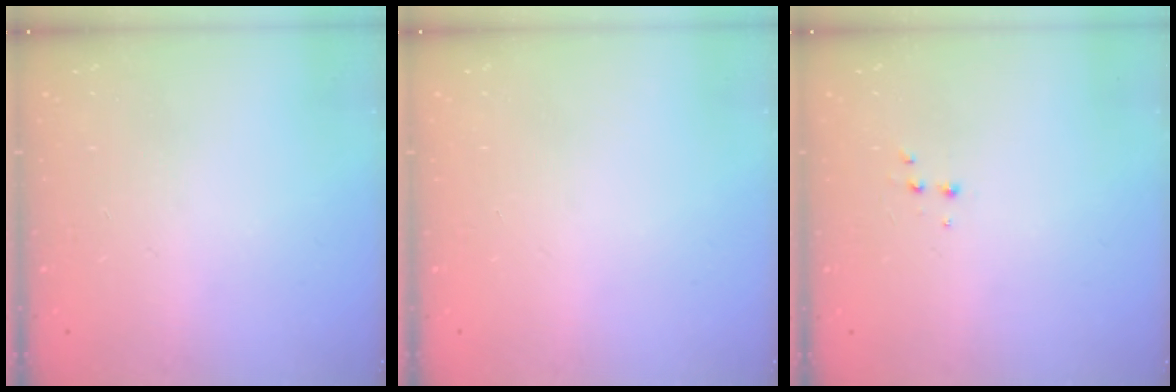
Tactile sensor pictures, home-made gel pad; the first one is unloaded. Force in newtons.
{"total": 0.0}
{"total": 1.9, "press": 1.9, "slide": 0.2}